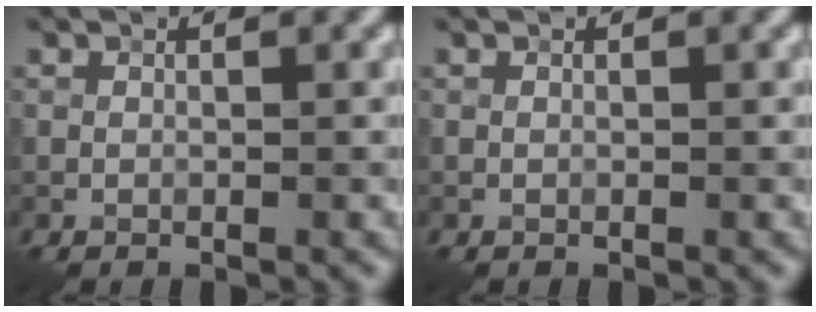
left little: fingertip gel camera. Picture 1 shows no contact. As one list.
[{"total": 0.0}]